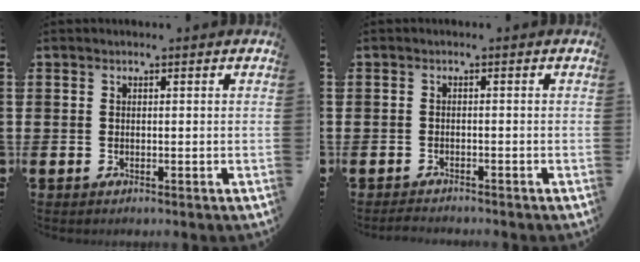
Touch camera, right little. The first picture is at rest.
{"total": 1.1, "force": [-1.1, 0.0, 0.2], "torque": [-0.007, 0.002, -0.022]}